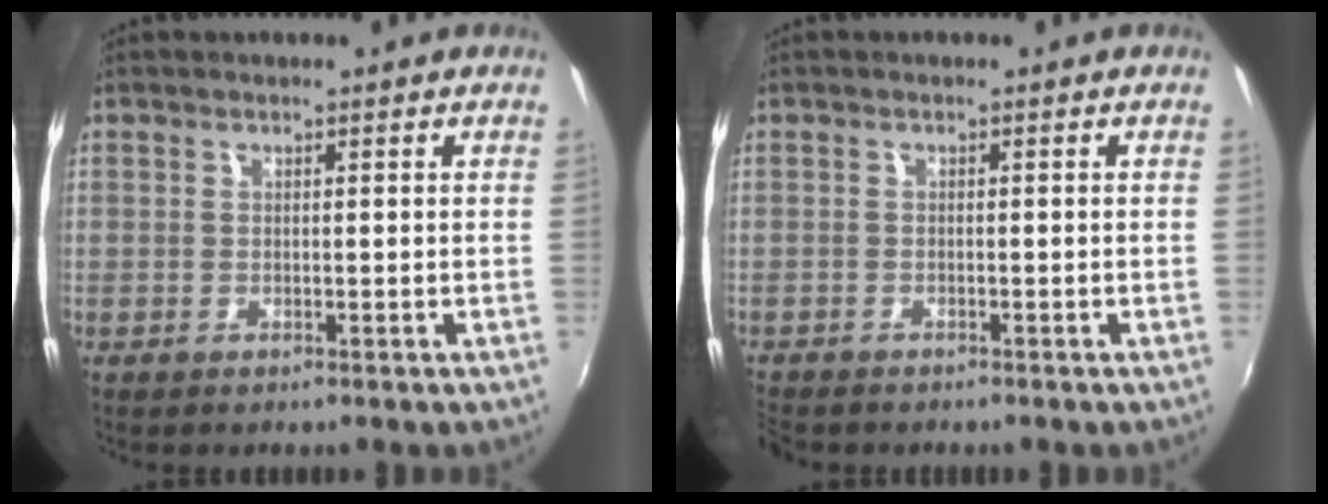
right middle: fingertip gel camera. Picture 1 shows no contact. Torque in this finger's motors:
{"motor_torque": [0.32, -0.33, 0.11, 0.08]}